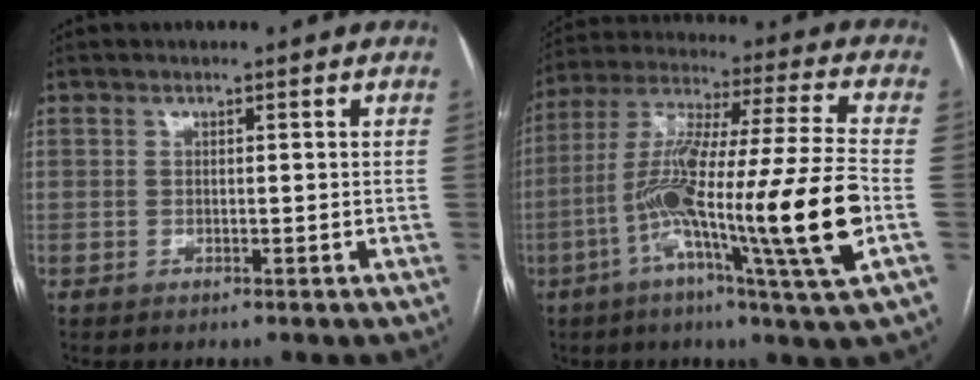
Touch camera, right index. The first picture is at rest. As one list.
[{"total": 21.2, "force": [-6.2, -0.9, 20.2], "torque": [-0.368, -0.013, -0.119]}]